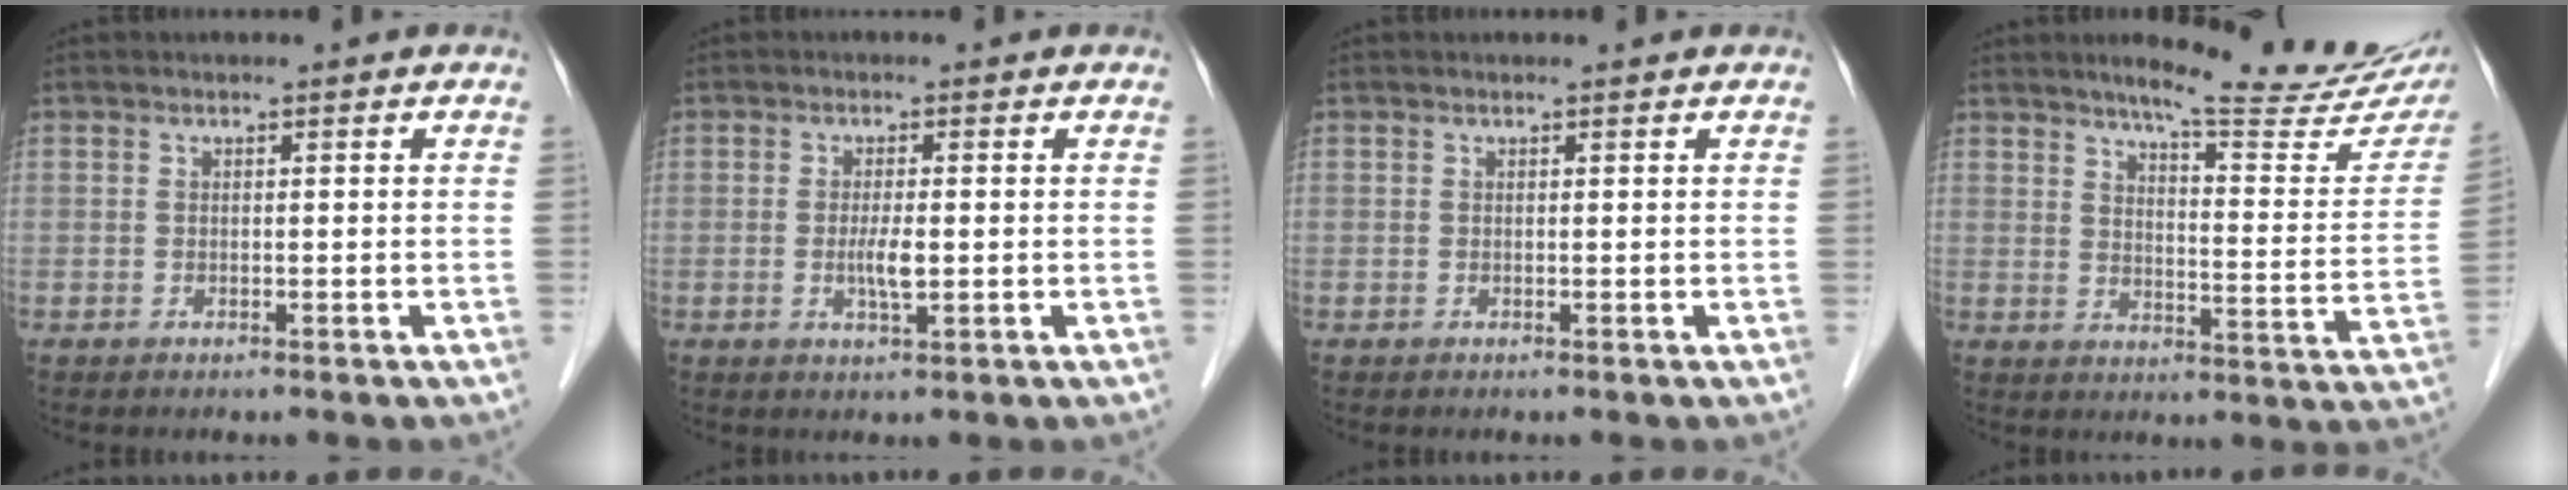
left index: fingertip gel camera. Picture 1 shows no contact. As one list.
[{"total": 2.8, "force": [-0.2, 0.5, 2.7], "torque": [-0.055, -0.004, -0.004]}, {"total": 0.7, "force": [0.6, 0.1, 0.1], "torque": [-0.005, 0.002, 0.007]}, {"total": 19.1, "force": [16.1, 1.9, 10.1], "torque": [-0.124, -0.045, 0.194]}]